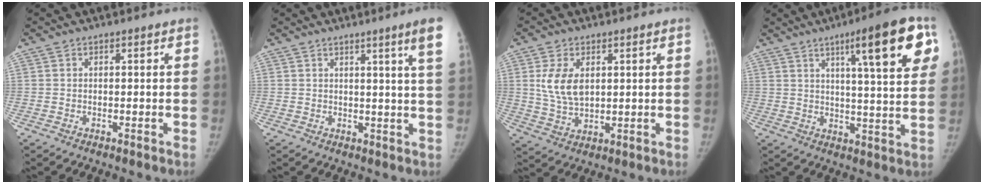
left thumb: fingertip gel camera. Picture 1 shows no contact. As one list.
[{"total": 7.0, "force": [4.0, -1.1, 5.6], "torque": [-0.073, -0.023, 0.044]}, {"total": 8.0, "force": [2.0, 4.9, 6.0], "torque": [-0.104, -0.006, 0.048]}, {"total": 16.7, "force": [7.5, 3.0, 14.6], "torque": [-0.181, -0.018, 0.102]}]